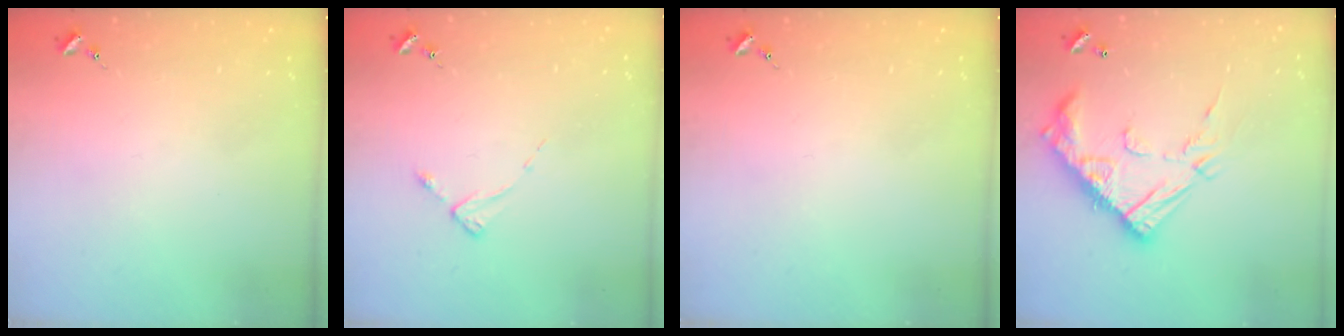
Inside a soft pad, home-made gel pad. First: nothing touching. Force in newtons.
{"total": 2.6, "press": 2.6, "slide": 0.3}
{"total": 0.0}
{"total": 20.8, "press": 20.8, "slide": 0.6}